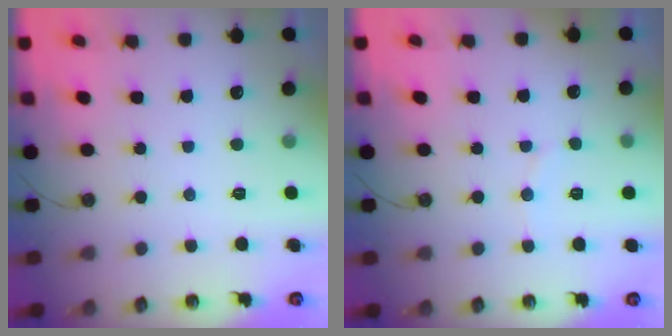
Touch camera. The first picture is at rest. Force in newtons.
{"total": 3.9, "press": 3.7, "slide": 1.0}